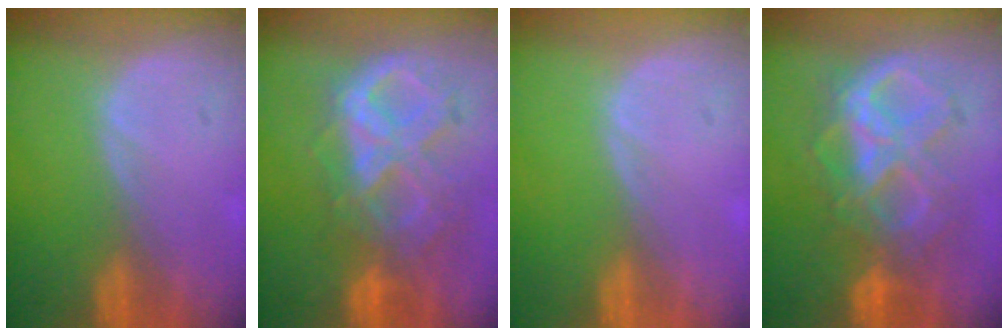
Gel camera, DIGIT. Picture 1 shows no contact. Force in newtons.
{"total": 10.5, "press": 9.0, "slide": 5.5}
{"total": 0.0}
{"total": 9.6, "press": 9.5, "slide": 1.0}